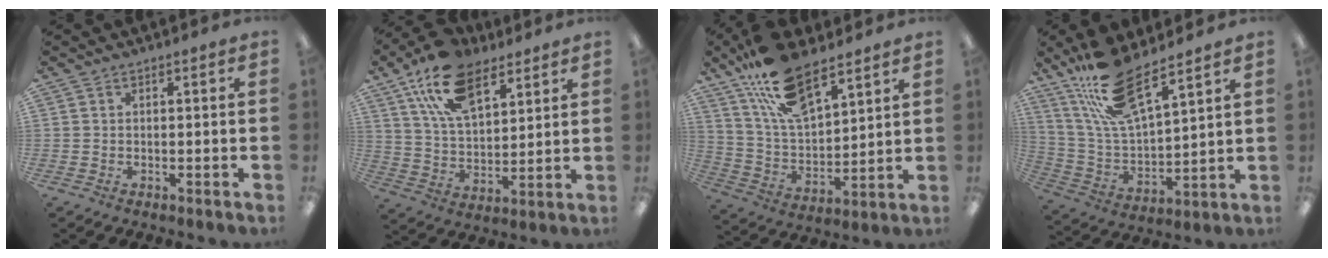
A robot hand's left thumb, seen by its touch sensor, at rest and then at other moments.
{"total": 17.2, "force": [10.3, 9.1, 10.4], "torque": [-0.187, -0.028, 0.187]}
{"total": 18.7, "force": [12.7, 8.0, 11.1], "torque": [-0.211, -0.055, 0.228]}
{"total": 17.2, "force": [13.1, 5.0, 10.0], "torque": [-0.206, -0.062, 0.230]}